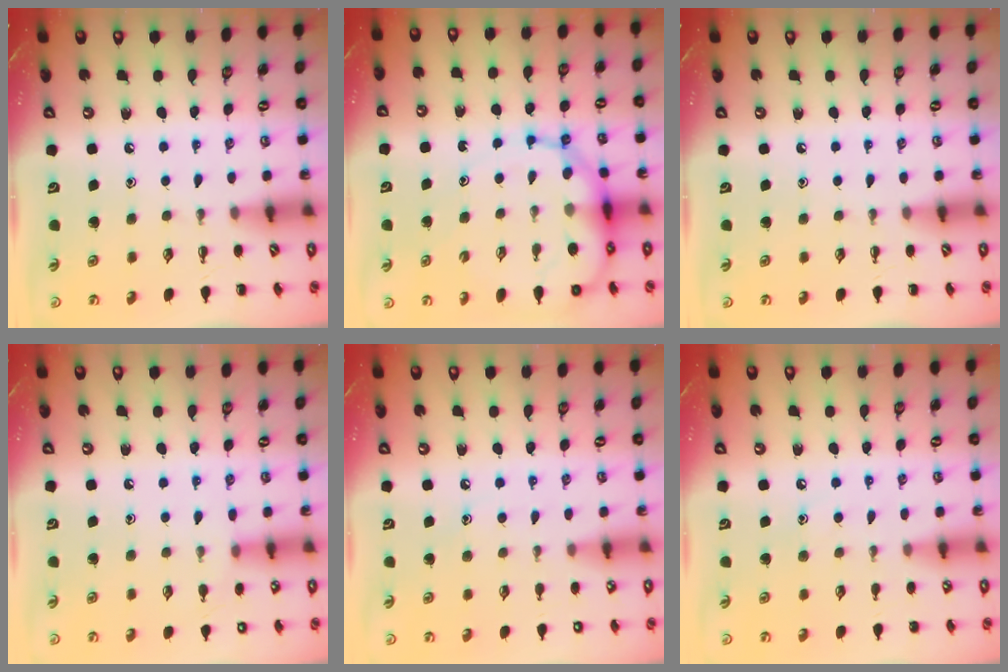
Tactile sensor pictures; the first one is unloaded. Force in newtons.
{"total": 15.1, "press": 14.7, "slide": 3.7}
{"total": 0.0}
{"total": 9.5, "press": 9.1, "slide": 2.6}
{"total": 7.3, "press": 7.1, "slide": 1.8}
{"total": 6.0, "press": 5.8, "slide": 1.6}